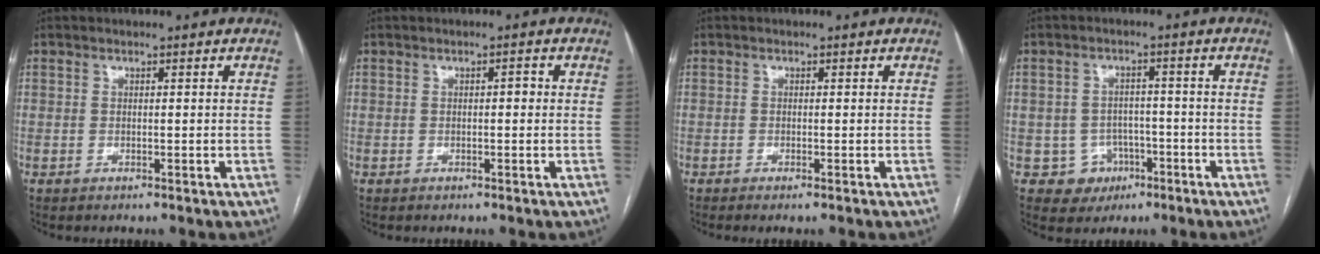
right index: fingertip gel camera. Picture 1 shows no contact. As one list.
[{"total": 1.1, "force": [0.0, 0.5, 1.0], "torque": [-0.011, 0.007, 0.000]}, {"total": 0.7, "force": [-0.4, -0.1, 0.5], "torque": [-0.011, -0.002, -0.008]}, {"total": 5.0, "force": [-2.1, 4.6, 0.4], "torque": [0.005, 0.015, -0.024]}]